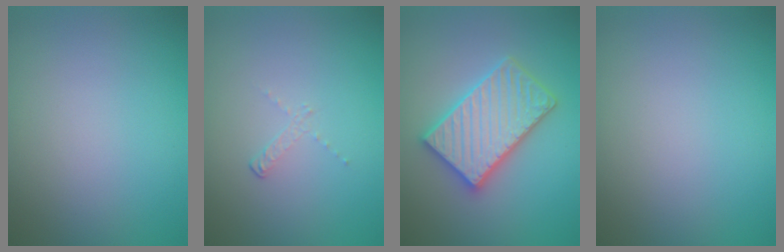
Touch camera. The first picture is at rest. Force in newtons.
{"total": 0.8, "press": 0.3, "slide": 0.7}
{"total": 5.5, "press": 5.5, "slide": 0.8}
{"total": 0.0}